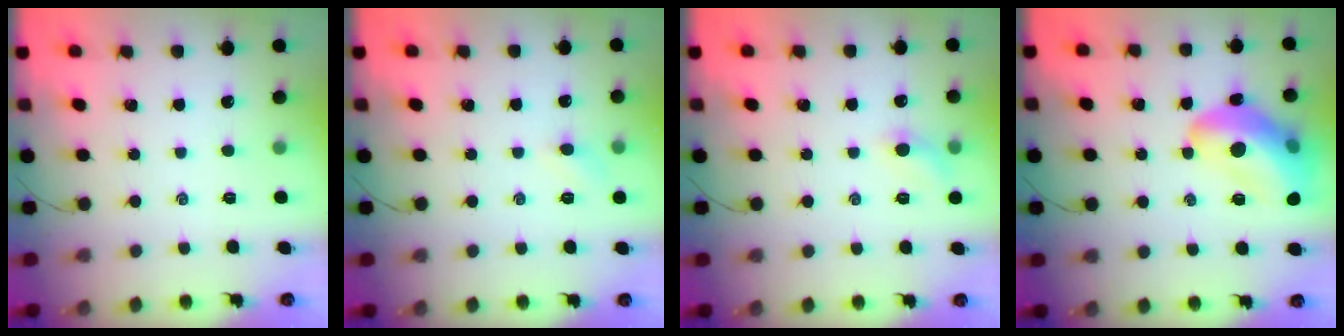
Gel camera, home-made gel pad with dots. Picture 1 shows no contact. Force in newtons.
{"total": 4.1, "press": 3.9, "slide": 1.3}
{"total": 5.6, "press": 5.3, "slide": 2.0}
{"total": 18.0, "press": 17.8, "slide": 2.2}